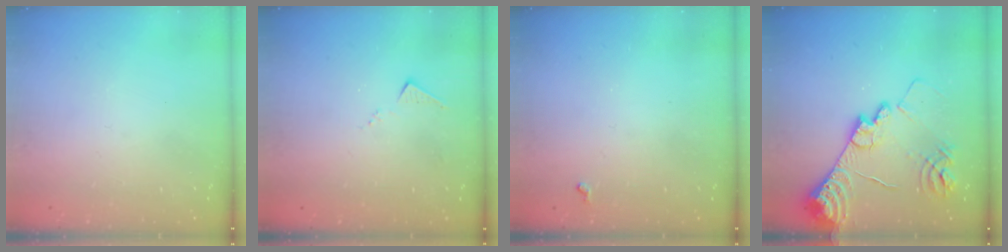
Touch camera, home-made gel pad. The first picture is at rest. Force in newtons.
{"total": 6.8, "press": 6.7, "slide": 0.4}
{"total": 2.8, "press": 2.8, "slide": 0.5}
{"total": 16.5, "press": 16.4, "slide": 1.7}